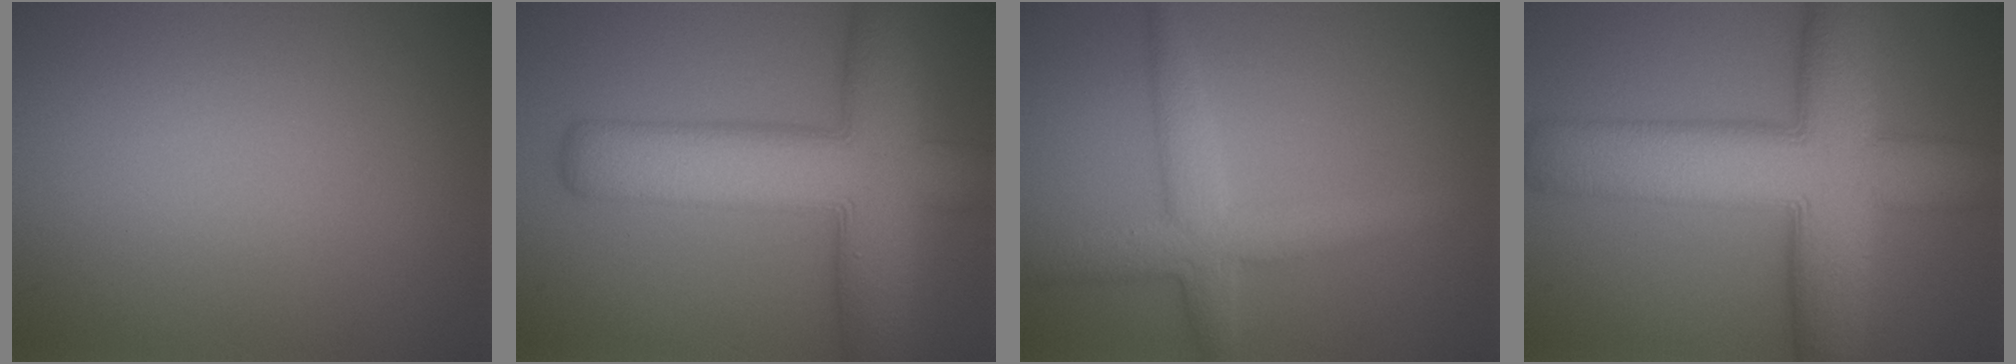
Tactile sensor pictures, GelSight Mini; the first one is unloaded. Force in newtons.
{"total": 11.4, "press": 11.4, "slide": 0.6}
{"total": 4.0, "press": 4.0, "slide": 0.2}
{"total": 12.6, "press": 12.6, "slide": 0.5}